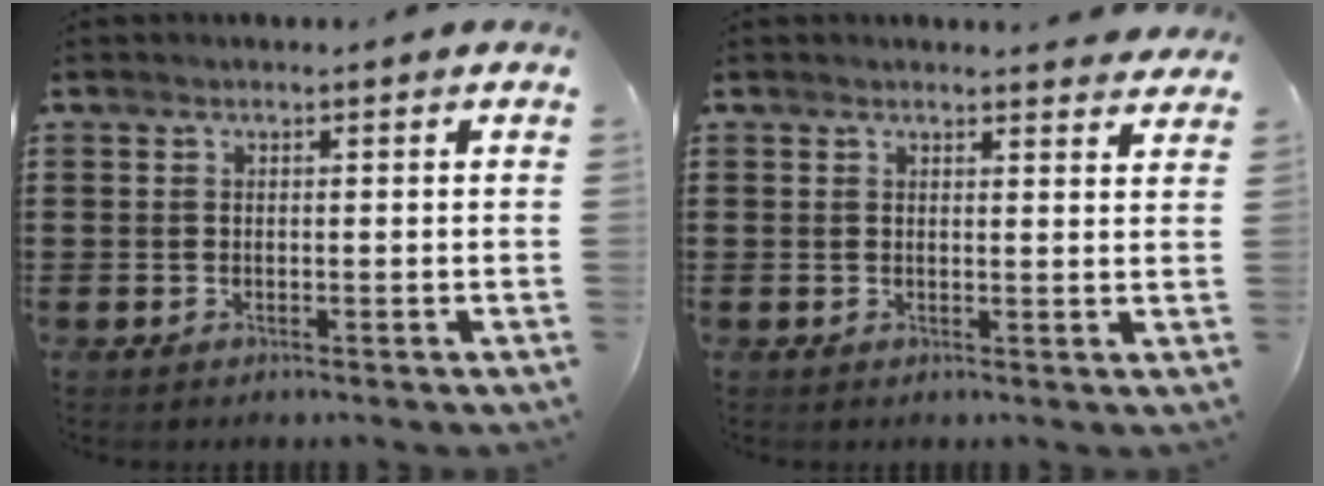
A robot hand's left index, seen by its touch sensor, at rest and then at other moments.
{"total": 1.8, "force": [1.8, 0.2, 0.2], "torque": [-0.001, -0.004, 0.034]}